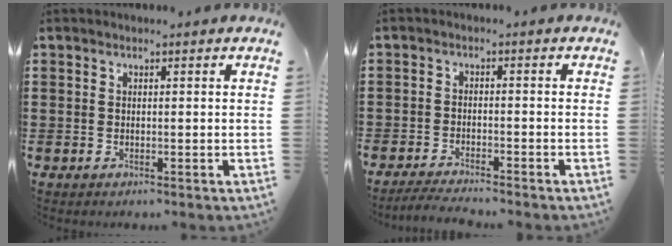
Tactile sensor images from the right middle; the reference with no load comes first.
{"total": 2.8, "force": [-2.8, 0.0, 0.6], "torque": [-0.012, 0.002, -0.057]}